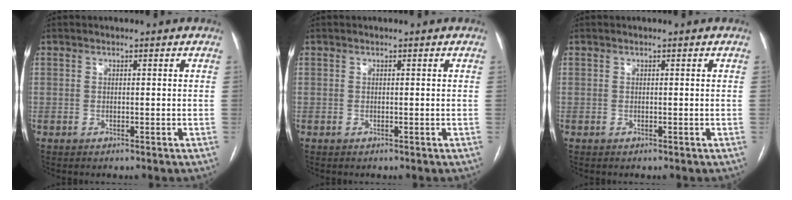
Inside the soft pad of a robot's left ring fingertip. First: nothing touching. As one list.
[{"total": 0.0}, {"total": 0.0}]